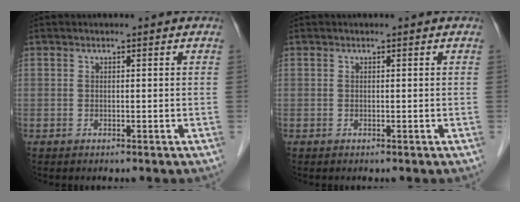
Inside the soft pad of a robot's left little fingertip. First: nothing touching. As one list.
[{"total": 0.0}]